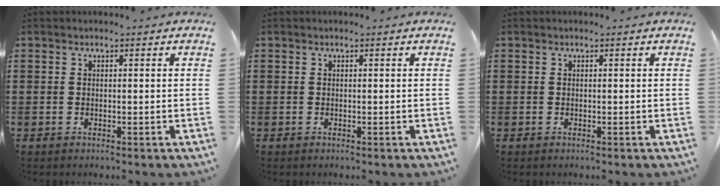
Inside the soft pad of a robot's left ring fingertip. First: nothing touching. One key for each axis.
{"total": 0.0}
{"total": 0.0}